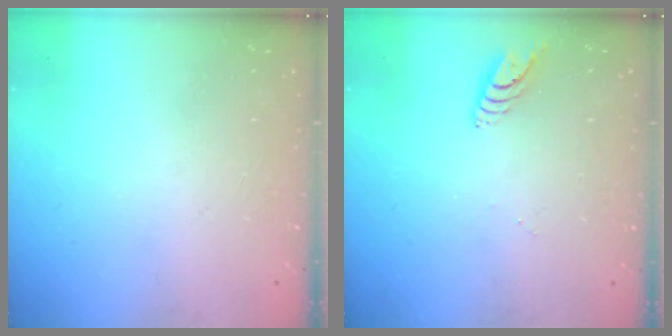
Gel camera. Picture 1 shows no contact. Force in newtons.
{"total": 5.8, "press": 5.8, "slide": 0.5}